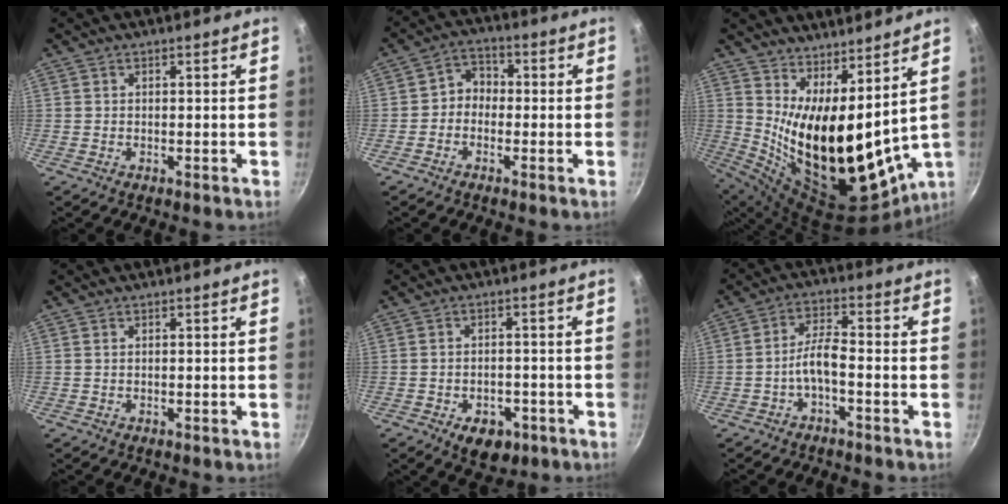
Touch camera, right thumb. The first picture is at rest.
{"total": 4.3, "force": [-1.1, 3.6, 2.2], "torque": [-0.011, 0.024, -0.032]}
{"total": 19.8, "force": [8.7, 7.4, 16.2], "torque": [-0.246, -0.094, 0.167]}
{"total": 0.0}
{"total": 7.0, "force": [-3.4, 4.5, 4.2], "torque": [-0.037, 0.016, -0.037]}
{"total": 4.9, "force": [-2.4, 1.4, 4.0], "torque": [-0.083, 0.033, -0.048]}